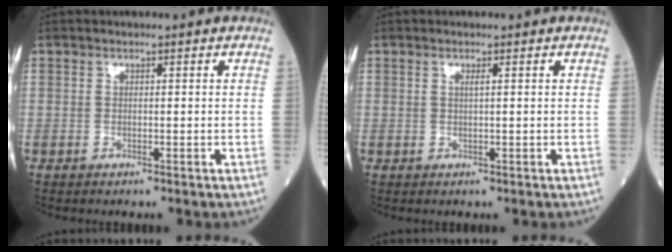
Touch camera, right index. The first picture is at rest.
{"total": 0.7, "force": [0.2, -0.1, 0.6], "torque": [-0.017, 0.001, 0.005]}